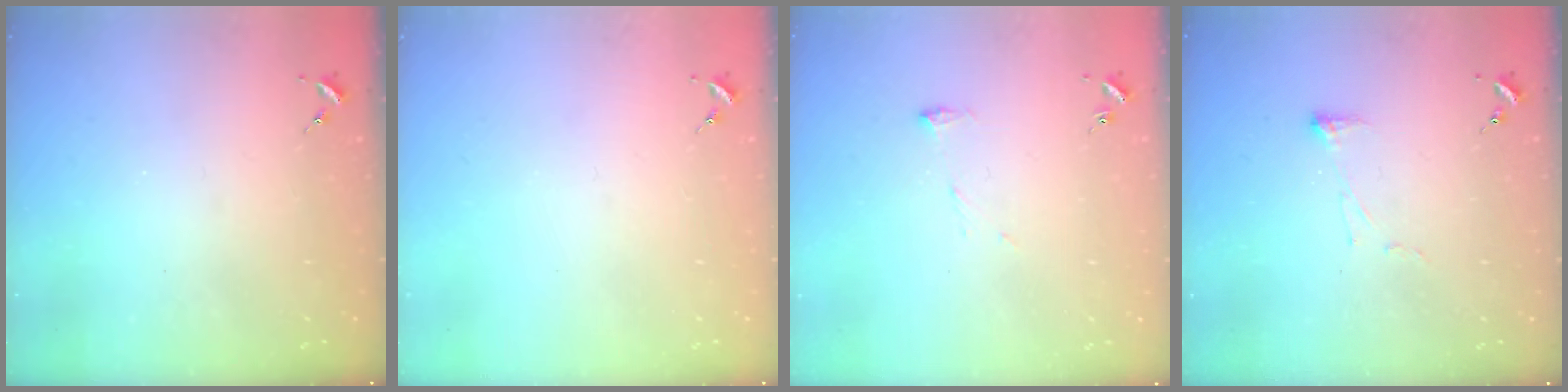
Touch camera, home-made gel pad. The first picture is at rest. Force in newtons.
{"total": 0.0}
{"total": 7.1, "press": 7.0, "slide": 0.4}
{"total": 3.8, "press": 3.8, "slide": 0.6}